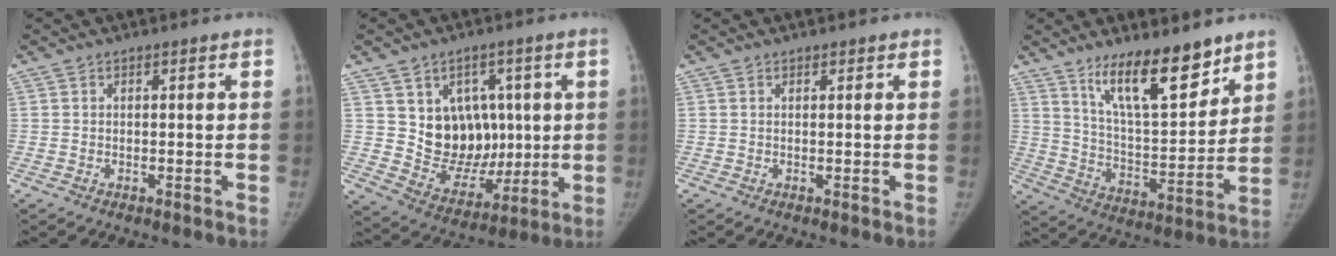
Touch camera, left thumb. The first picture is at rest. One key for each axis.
{"total": 13.3, "fx": 2.8, "fy": 10.7, "fz": 7.3, "tx": -0.057, "ty": -0.020, "tz": 0.069}
{"total": 0.6, "fx": 0.4, "fy": 0.3, "fz": 0.3, "tx": -0.005, "ty": -0.003, "tz": 0.005}
{"total": 15.7, "fx": 11.1, "fy": 4.7, "fz": 10.1, "tx": -0.133, "ty": -0.081, "tz": 0.198}